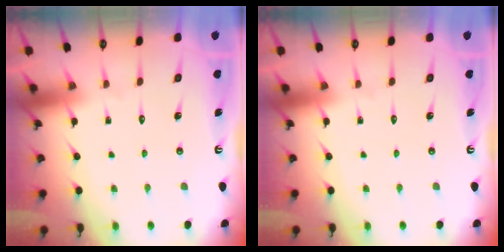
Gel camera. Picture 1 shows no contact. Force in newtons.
{"total": 0.0}